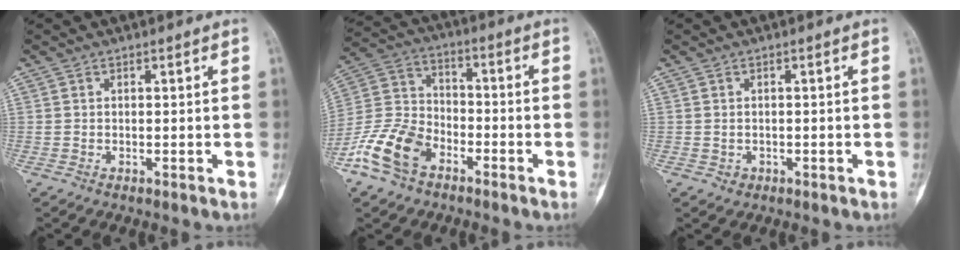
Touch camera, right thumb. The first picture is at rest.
{"total": 12.4, "force": [-7.1, 7.6, 6.6], "torque": [-0.130, 0.042, -0.148]}
{"total": 1.1, "force": [-0.2, 1.0, 0.3], "torque": [0.000, 0.002, 0.002]}